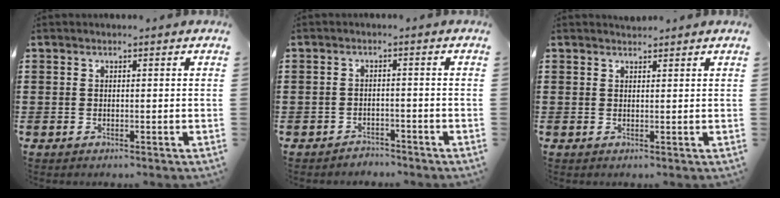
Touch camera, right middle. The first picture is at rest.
{"total": 2.0, "force": [-2.0, 0.3, -0.2], "torque": [-0.005, 0.001, -0.046]}
{"total": 1.2, "force": [1.1, 0.2, -0.1], "torque": [0.000, 0.001, 0.022]}